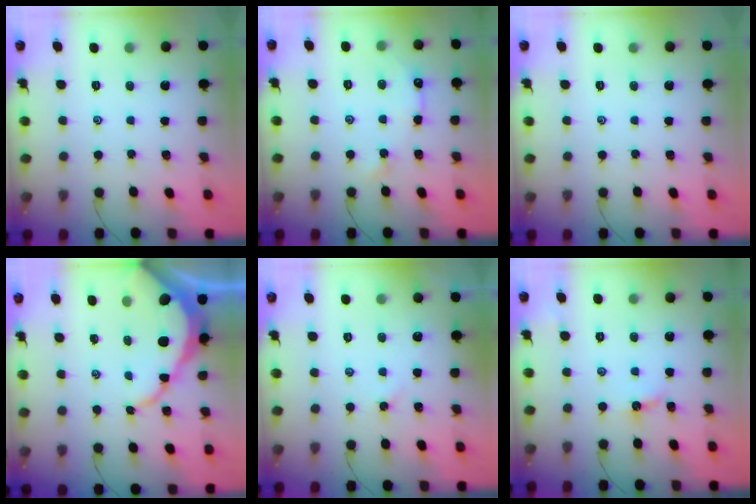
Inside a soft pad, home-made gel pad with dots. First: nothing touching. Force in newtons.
{"total": 4.8, "press": 4.8, "slide": 0.5}
{"total": 0.0}
{"total": 10.7, "press": 10.7, "slide": 1.2}
{"total": 1.9, "press": 1.9, "slide": 0.3}
{"total": 5.0, "press": 4.9, "slide": 0.6}